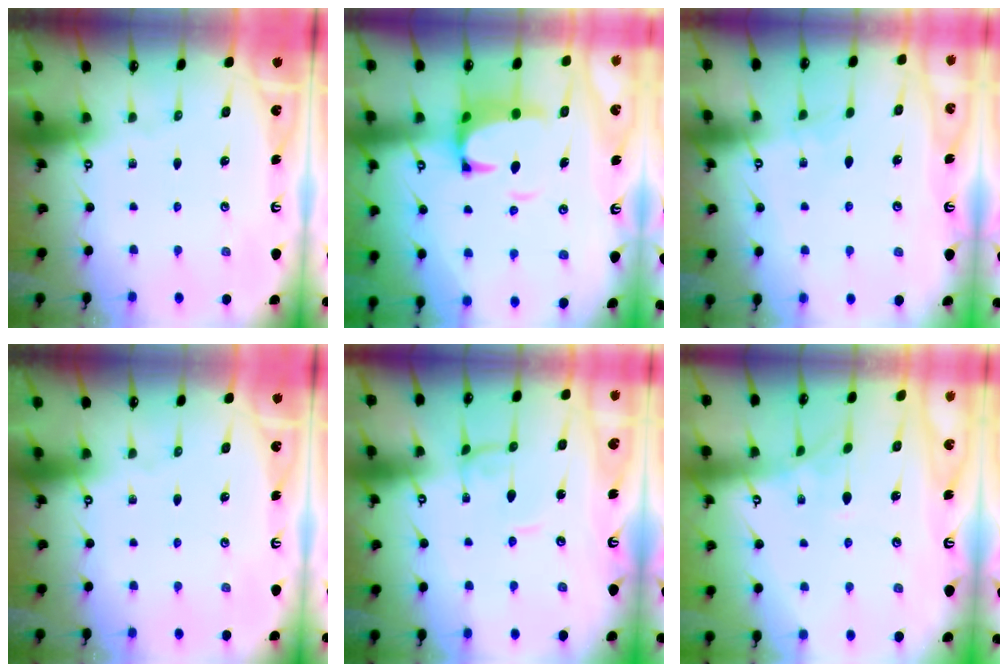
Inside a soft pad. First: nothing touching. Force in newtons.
{"total": 3.6, "press": 3.4, "slide": 1.3}
{"total": 2.3, "press": 2.3, "slide": 0.3}
{"total": 0.0}
{"total": 0.0}
{"total": 2.0, "press": 1.8, "slide": 0.9}